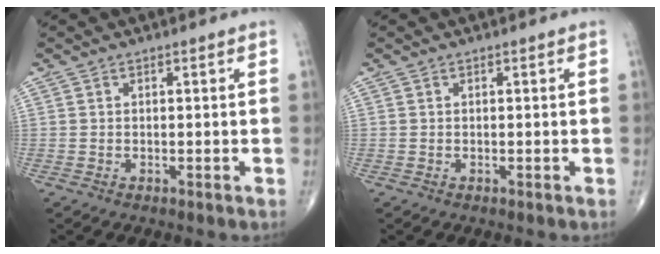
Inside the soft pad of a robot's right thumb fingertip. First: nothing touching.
{"total": 0.0}